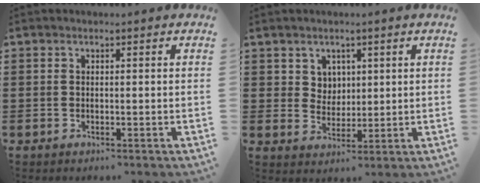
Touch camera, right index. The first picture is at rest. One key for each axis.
{"total": 3.7, "fx": 2.0, "fy": 3.1, "fz": 0.6, "tx": -0.026, "ty": 0.010, "tz": 0.037}